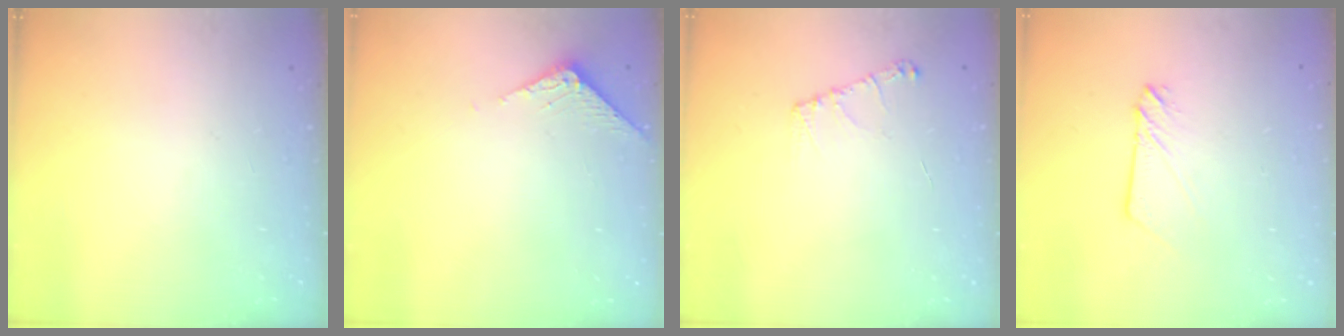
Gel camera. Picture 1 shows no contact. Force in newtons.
{"total": 3.4, "press": 3.4, "slide": 0.2}
{"total": 5.4, "press": 5.3, "slide": 0.7}
{"total": 2.9, "press": 2.9, "slide": 0.4}